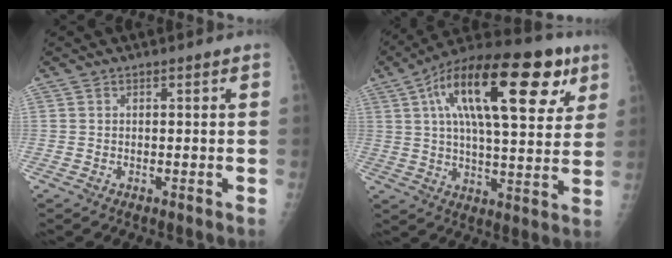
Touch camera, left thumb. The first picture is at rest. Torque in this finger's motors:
{"motor_torque": [0.17, 1.40, 2.22, -0.56, 0.30]}